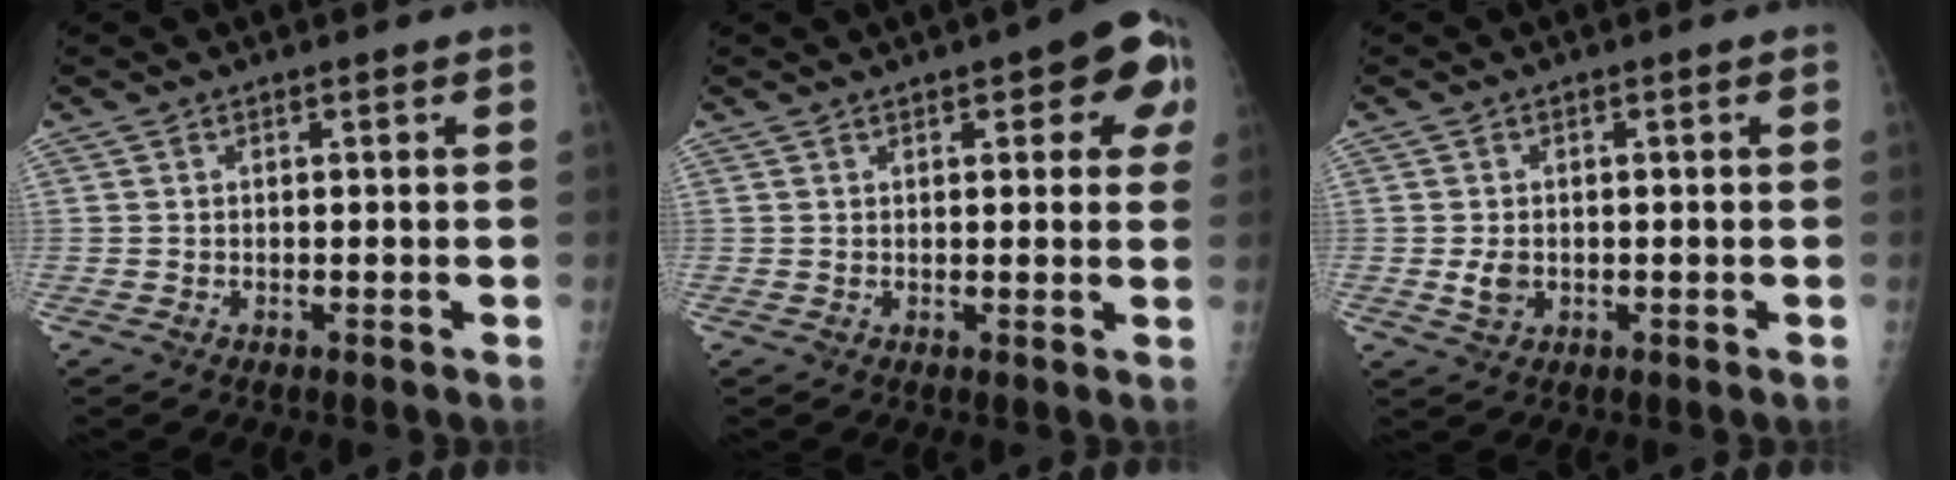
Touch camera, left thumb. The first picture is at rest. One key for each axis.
{"total": 9.6, "fx": 3.8, "fy": 3.7, "fz": 8.0, "tx": -0.060, "ty": 0.002, "tz": 0.035}
{"total": 2.6, "fx": -0.4, "fy": 2.0, "fz": 1.6, "tx": -0.028, "ty": -0.001, "tz": -0.005}